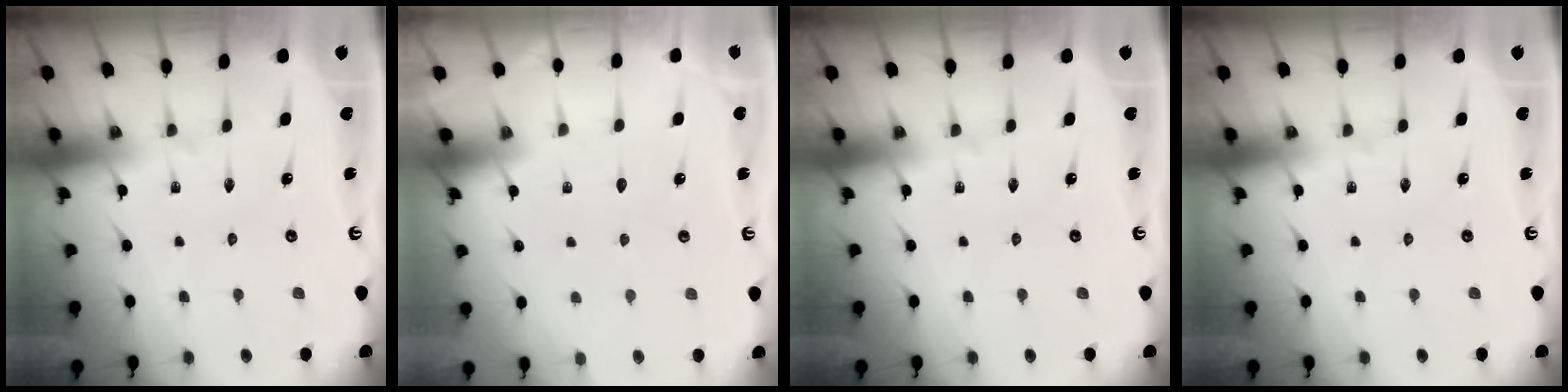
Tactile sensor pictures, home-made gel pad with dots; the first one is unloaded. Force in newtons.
{"total": 1.0, "press": 1.0, "slide": 0.0}
{"total": 0.0}
{"total": 0.0}